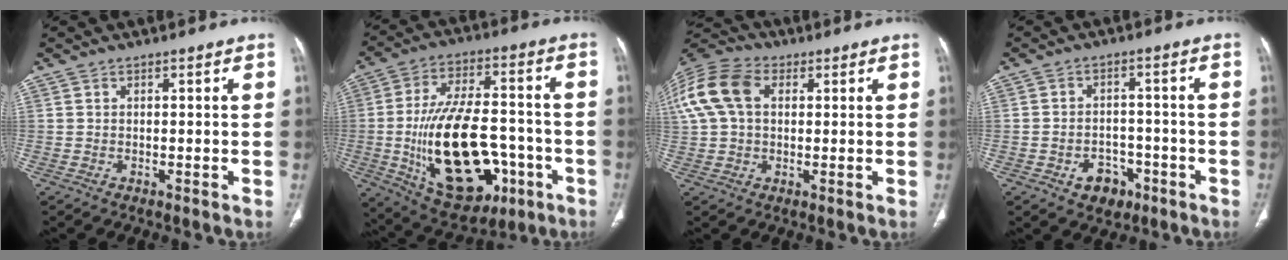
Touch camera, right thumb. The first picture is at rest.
{"total": 25.1, "force": [-6.0, 13.7, 20.2], "torque": [-0.326, 0.025, -0.069]}
{"total": 17.0, "force": [4.6, 11.7, 11.4], "torque": [-0.271, 0.041, 0.082]}
{"total": 6.2, "force": [-3.0, 4.6, 2.7], "torque": [-0.018, 0.029, -0.037]}